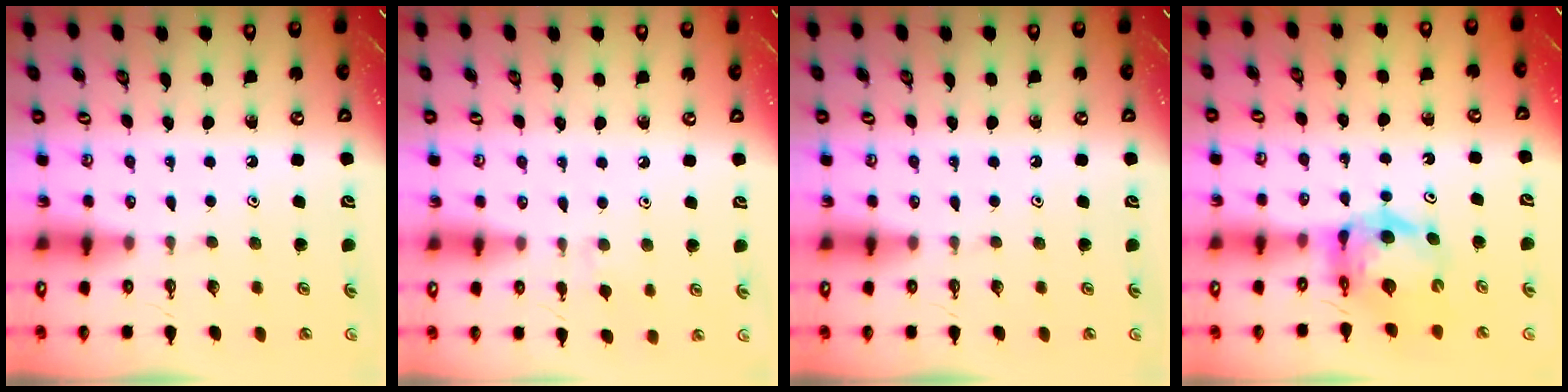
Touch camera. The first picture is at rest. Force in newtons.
{"total": 5.5, "press": 5.5, "slide": 0.7}
{"total": 0.0}
{"total": 9.0, "press": 9.0, "slide": 0.9}